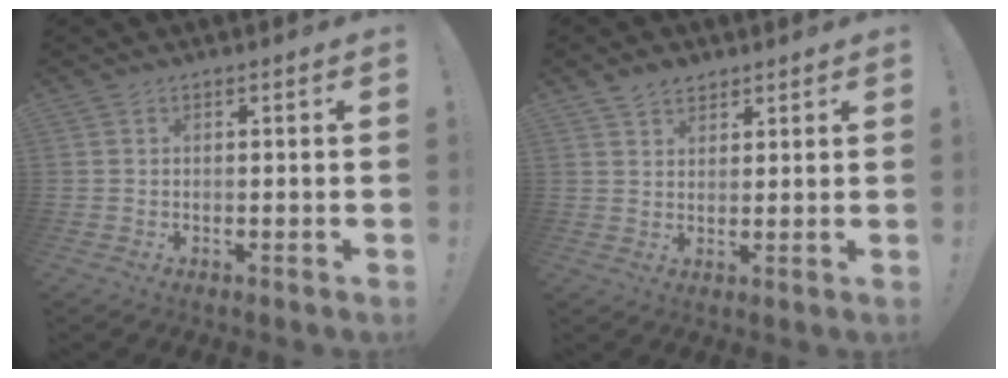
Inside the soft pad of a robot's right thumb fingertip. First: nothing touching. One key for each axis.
{"total": 4.2, "fx": 3.2, "fy": 2.5, "fz": 1.0, "tx": -0.013, "ty": -0.014, "tz": 0.058}